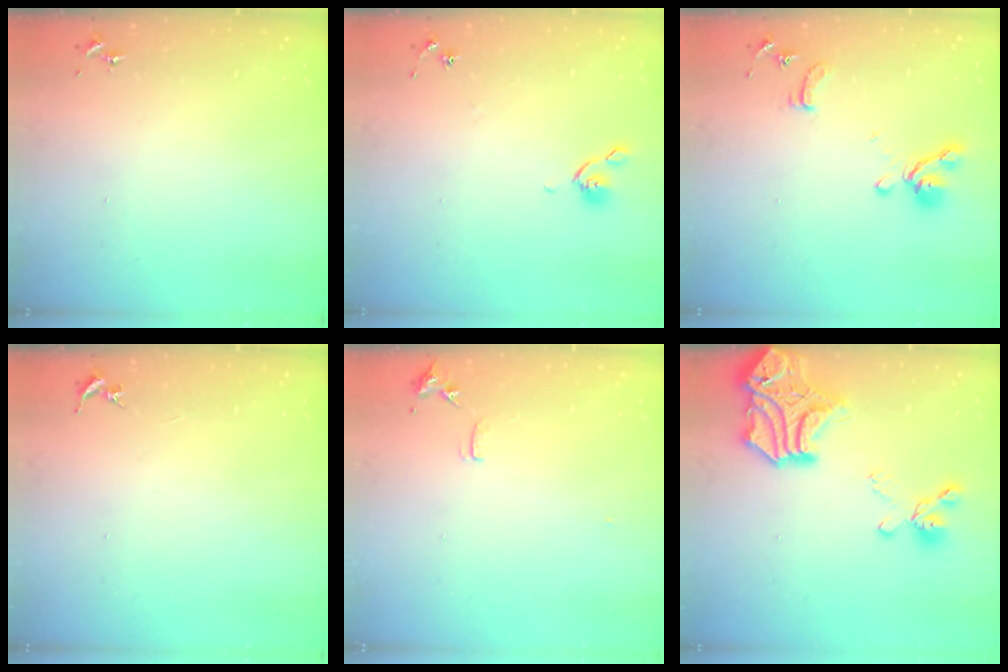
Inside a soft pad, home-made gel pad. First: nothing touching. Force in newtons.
{"total": 4.4, "press": 4.3, "slide": 0.8}
{"total": 12.8, "press": 12.7, "slide": 1.4}
{"total": 0.0}
{"total": 6.8, "press": 6.7, "slide": 0.9}
{"total": 21.4, "press": 21.4, "slide": 1.4}